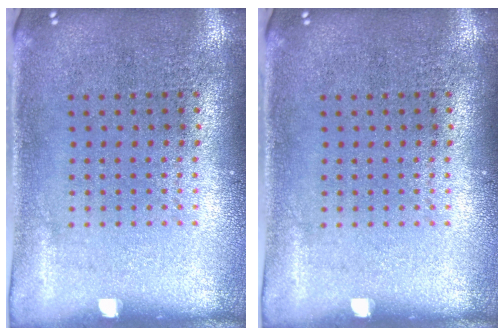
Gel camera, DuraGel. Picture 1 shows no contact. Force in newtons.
{"total": 0.0}